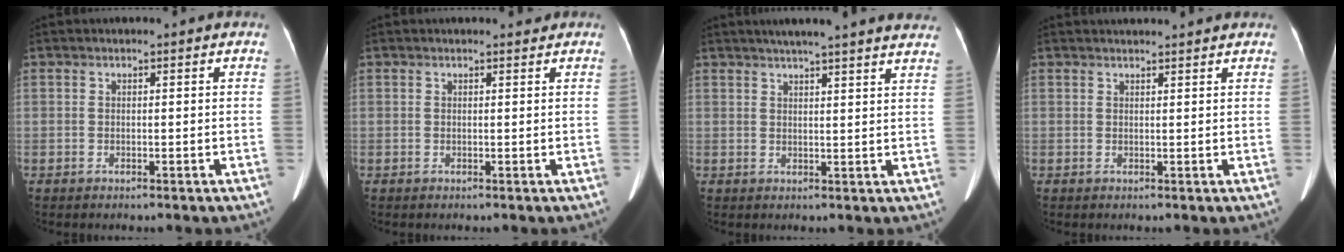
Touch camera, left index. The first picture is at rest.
{"total": 0.8, "force": [0.8, 0.2, 0.0], "torque": [-0.008, 0.000, 0.010]}
{"total": 17.9, "force": [15.8, 0.7, 8.2], "torque": [-0.122, 0.010, 0.188]}
{"total": 4.8, "force": [4.7, 0.1, 1.2], "torque": [-0.014, 0.027, 0.055]}